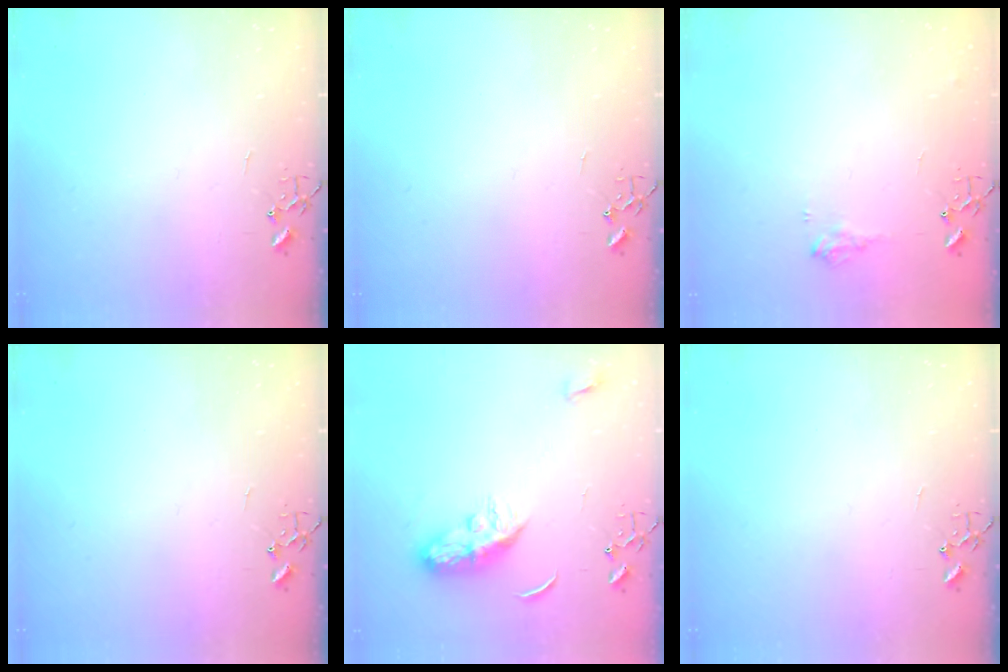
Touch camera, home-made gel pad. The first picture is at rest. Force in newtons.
{"total": 0.0}
{"total": 7.7, "press": 7.7, "slide": 0.3}
{"total": 0.0}
{"total": 9.3, "press": 9.3, "slide": 0.1}
{"total": 0.0}